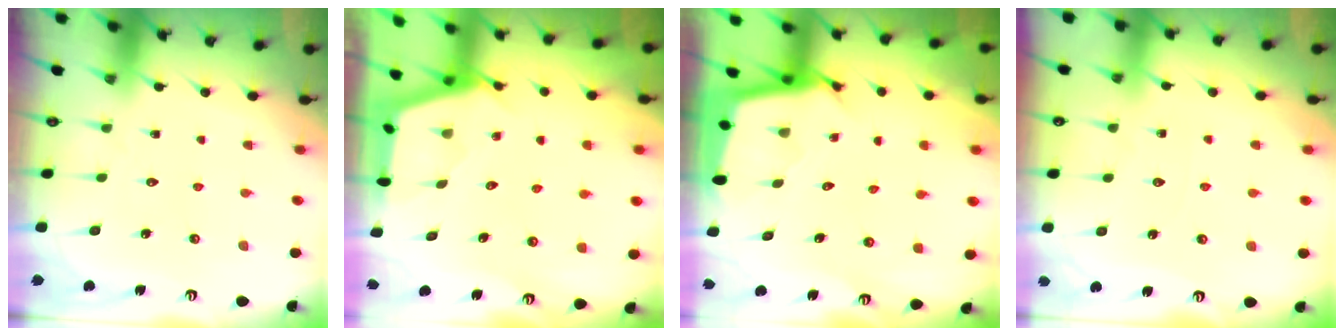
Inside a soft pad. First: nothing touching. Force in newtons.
{"total": 3.0, "press": 3.0, "slide": 0.4}
{"total": 2.7, "press": 2.7, "slide": 0.1}
{"total": 1.4, "press": 1.4, "slide": 0.3}